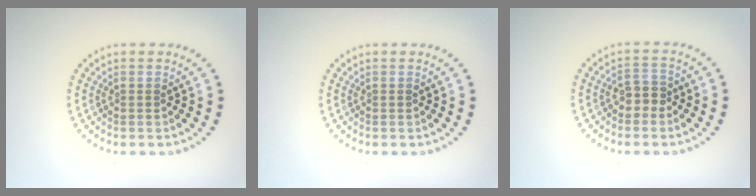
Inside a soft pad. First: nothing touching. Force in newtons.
{"total": 0.0}
{"total": 1.9, "press": 1.6, "slide": 1.0}